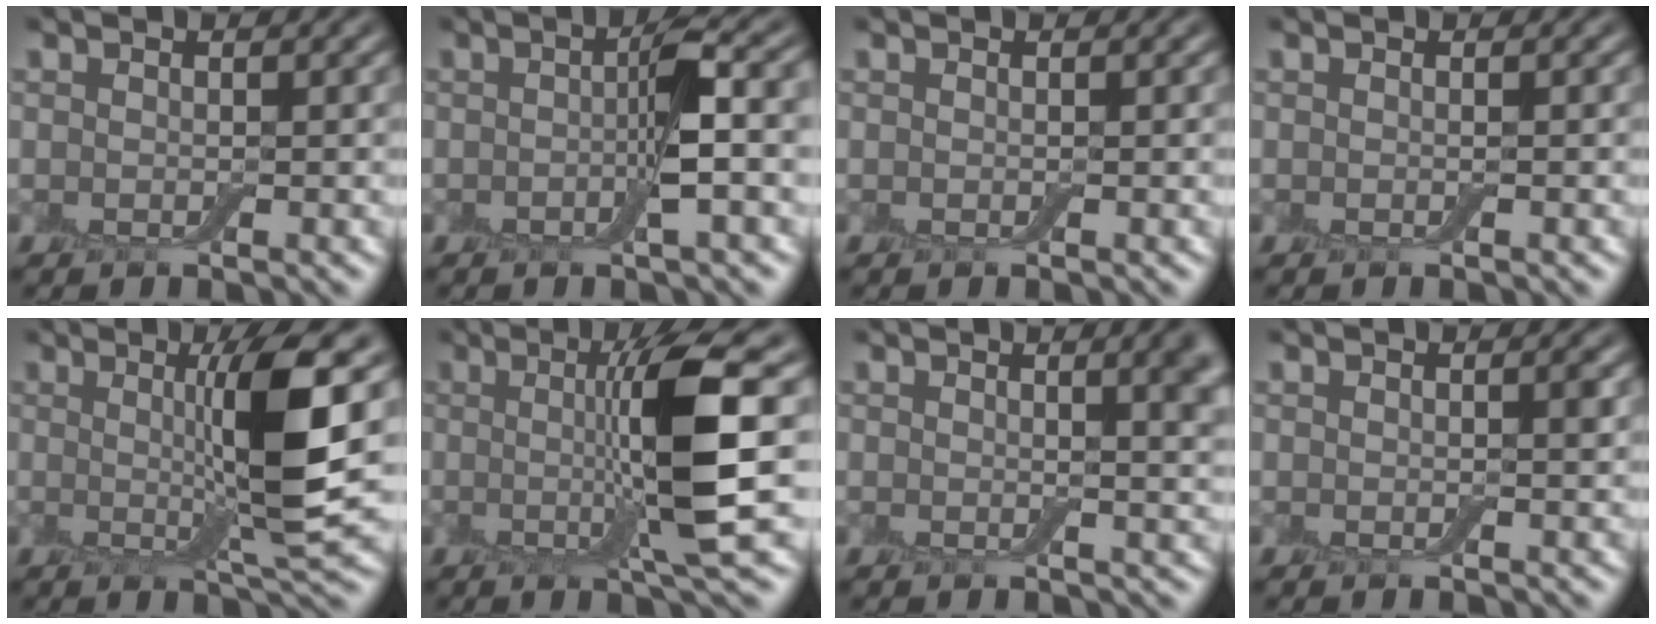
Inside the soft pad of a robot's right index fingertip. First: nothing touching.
{"total": 3.9, "force": [-0.4, 0.4, 3.8], "torque": [-0.069, 0.010, -0.012]}
{"total": 0.0}
{"total": 0.0}
{"total": 6.6, "force": [0.9, 0.4, 6.5], "torque": [-0.104, -0.003, 0.016]}
{"total": 7.3, "force": [0.2, 0.5, 7.3], "torque": [-0.121, -0.004, 0.004]}
{"total": 4.7, "force": [1.5, 1.6, 4.1], "torque": [-0.034, 0.003, 0.026]}
{"total": 0.7, "force": [0.0, 0.2, 0.7], "torque": [-0.009, 0.000, 0.001]}